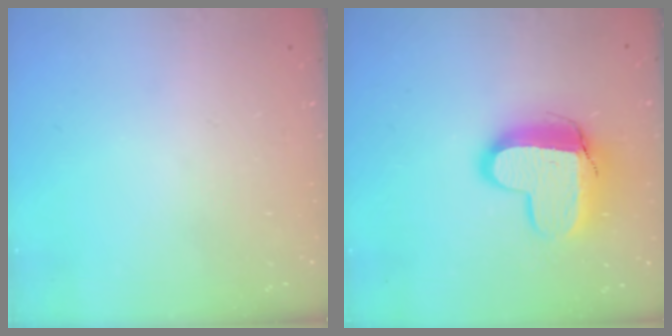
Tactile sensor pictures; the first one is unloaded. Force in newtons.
{"total": 12.7, "press": 12.7, "slide": 1.4}